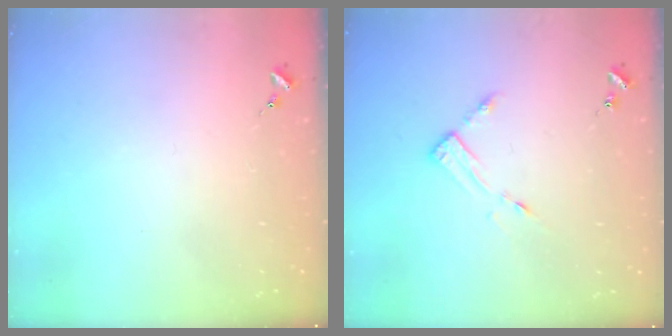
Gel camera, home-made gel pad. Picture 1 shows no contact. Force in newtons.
{"total": 4.2, "press": 4.2, "slide": 0.5}